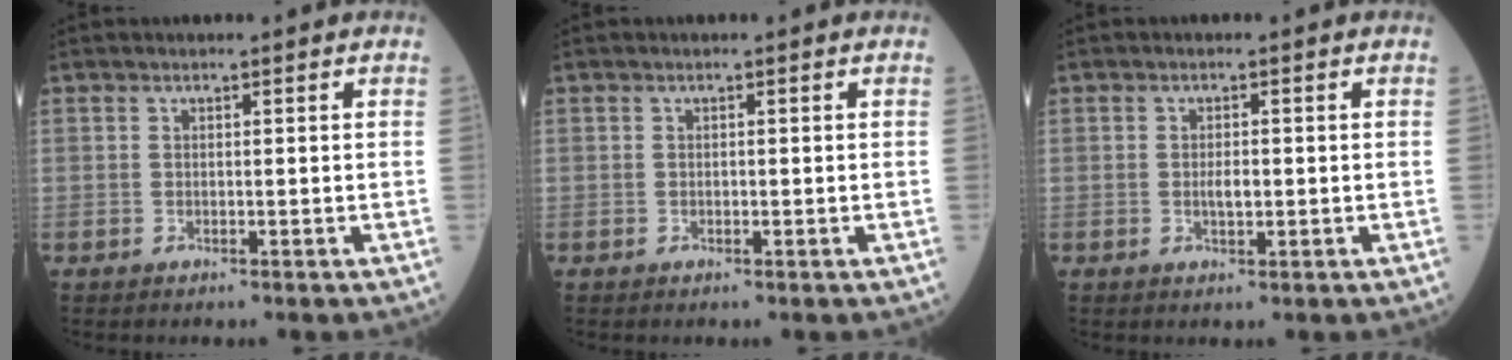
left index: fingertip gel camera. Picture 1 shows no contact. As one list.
[{"total": 0.0}, {"total": 1.9, "force": [-0.2, 0.7, 1.8], "torque": [-0.035, 0.000, -0.002]}]